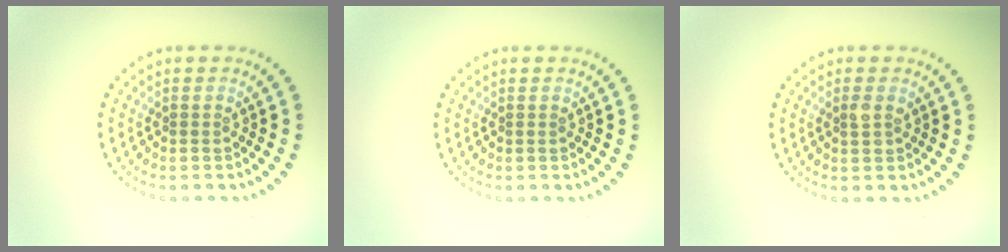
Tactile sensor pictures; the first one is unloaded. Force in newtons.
{"total": 0.0}
{"total": 1.1, "press": 1.1, "slide": 0.2}